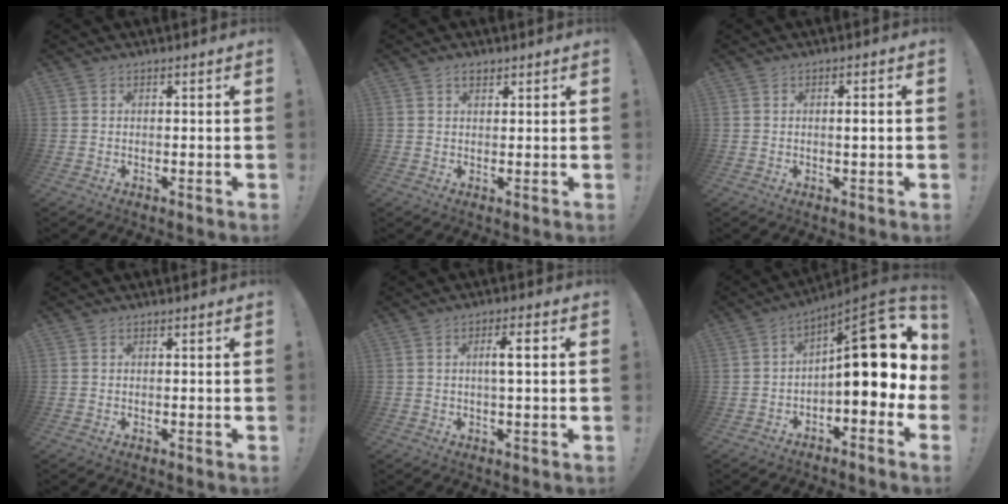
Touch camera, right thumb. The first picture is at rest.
{"total": 2.0, "force": [1.3, 1.0, 1.1], "torque": [-0.014, -0.003, 0.022]}
{"total": 1.8, "force": [0.1, 0.1, 1.8], "torque": [-0.023, -0.005, -0.003]}
{"total": 0.0}
{"total": 5.3, "force": [0.8, 0.8, 5.2], "torque": [-0.087, 0.002, 0.006]}
{"total": 18.0, "force": [2.6, 6.6, 16.5], "torque": [-0.224, -0.014, 0.046]}